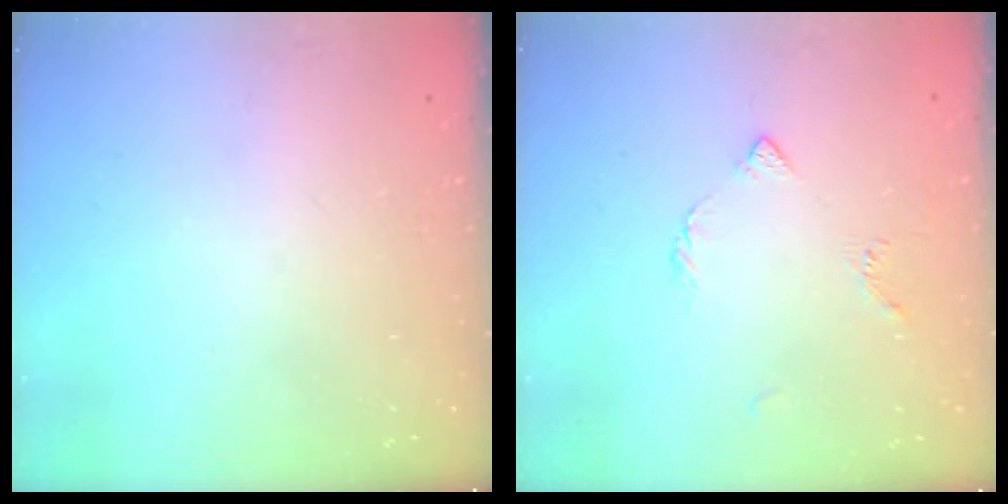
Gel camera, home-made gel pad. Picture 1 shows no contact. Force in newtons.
{"total": 4.0, "press": 3.9, "slide": 0.8}